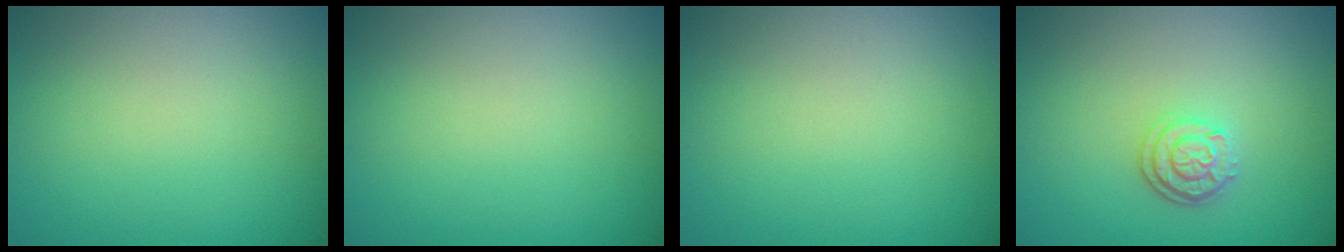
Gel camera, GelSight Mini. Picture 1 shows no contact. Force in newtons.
{"total": 0.0}
{"total": 0.0}
{"total": 2.6, "press": 2.2, "slide": 1.4}